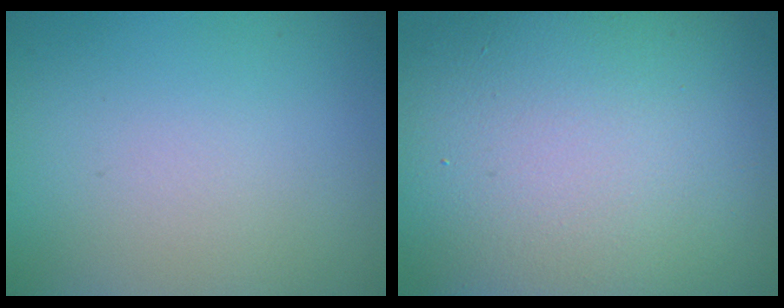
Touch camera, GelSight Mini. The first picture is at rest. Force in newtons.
{"total": 15.6, "press": 15.6, "slide": 1.5}